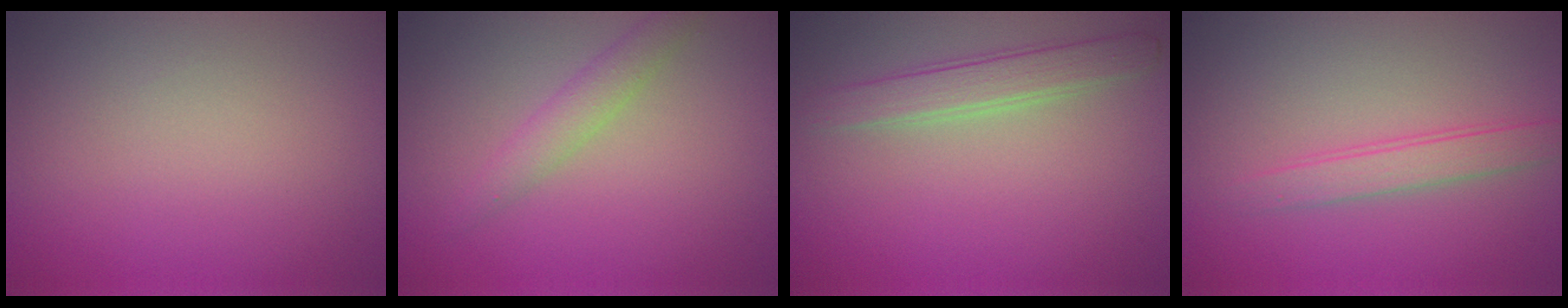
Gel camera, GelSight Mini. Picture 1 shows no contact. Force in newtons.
{"total": 1.9, "press": 1.9, "slide": 0.1}
{"total": 2.5, "press": 2.4, "slide": 0.1}
{"total": 2.1, "press": 2.1, "slide": 0.1}